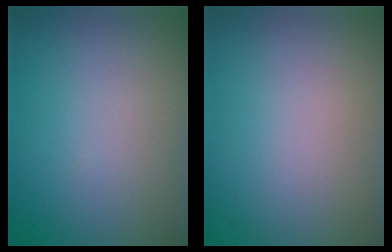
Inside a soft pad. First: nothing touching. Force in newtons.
{"total": 0.0}